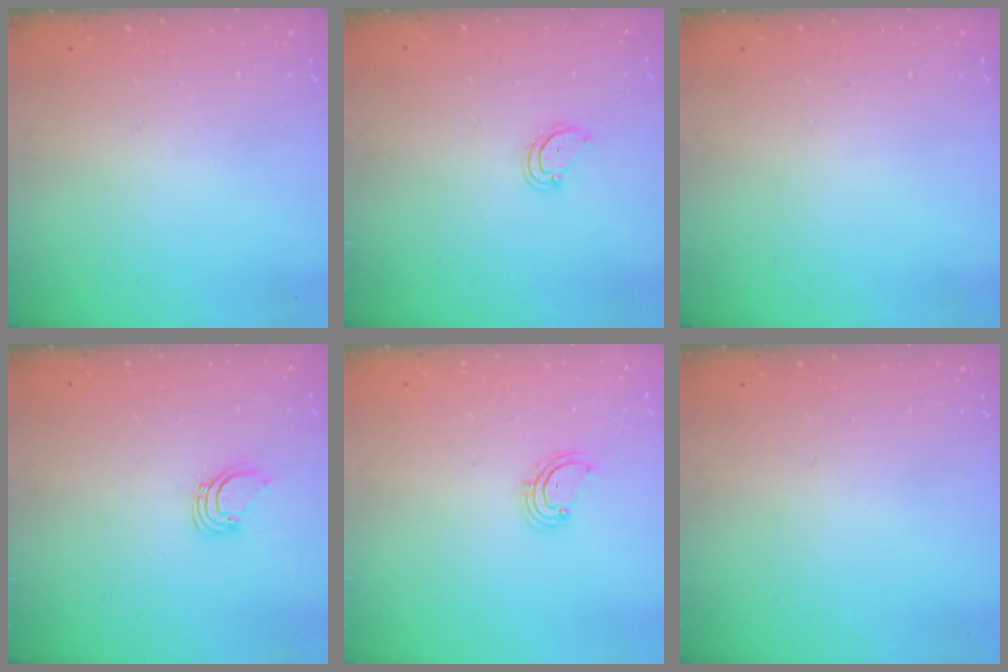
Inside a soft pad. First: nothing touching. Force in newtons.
{"total": 3.5, "press": 3.5, "slide": 0.3}
{"total": 0.0}
{"total": 2.7, "press": 2.7, "slide": 0.1}
{"total": 2.5, "press": 2.4, "slide": 0.4}
{"total": 0.0}